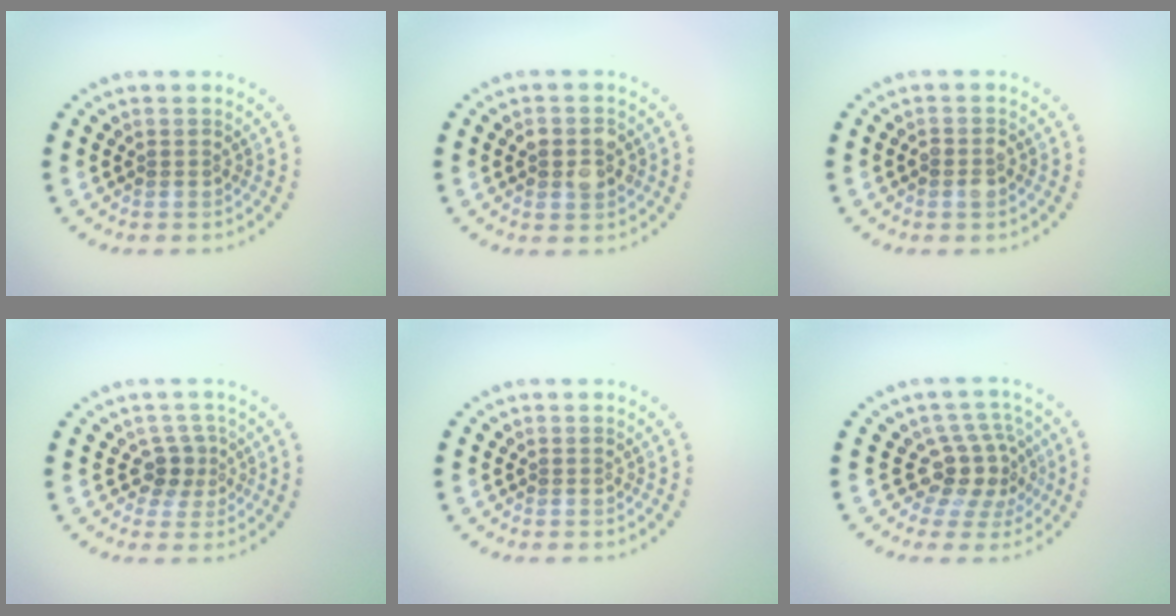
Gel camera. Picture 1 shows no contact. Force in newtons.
{"total": 2.8, "press": 2.8, "slide": 0.2}
{"total": 1.3, "press": 1.2, "slide": 0.3}
{"total": 2.1, "press": 1.6, "slide": 1.4}
{"total": 0.0}
{"total": 3.8, "press": 2.9, "slide": 2.5}